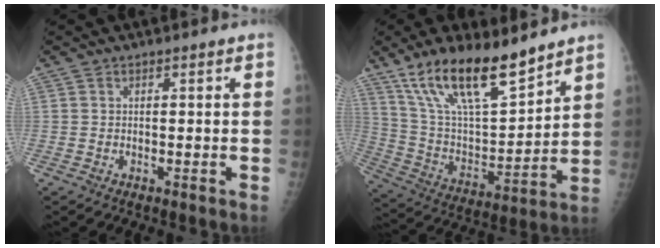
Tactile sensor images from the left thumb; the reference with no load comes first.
{"total": 19.4, "force": [13.9, 6.1, 12.0], "torque": [-0.182, -0.069, 0.262]}